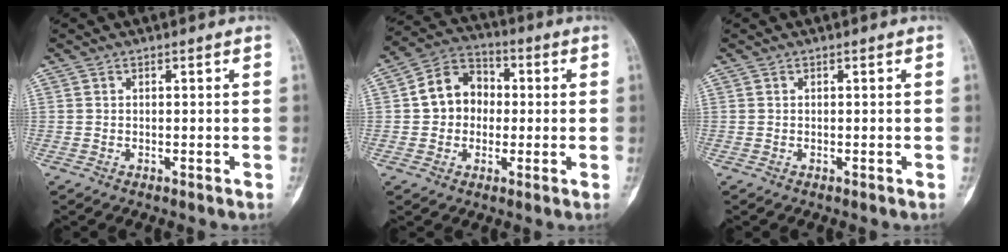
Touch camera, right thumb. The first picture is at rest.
{"total": 9.7, "force": [0.3, 8.2, 5.3], "torque": [-0.058, 0.026, -0.006]}
{"total": 0.0}